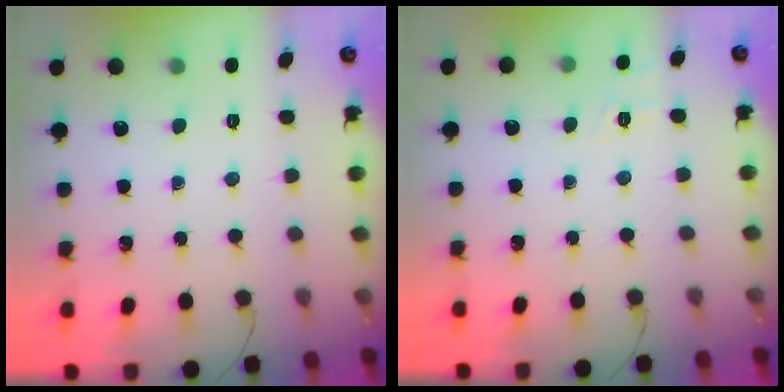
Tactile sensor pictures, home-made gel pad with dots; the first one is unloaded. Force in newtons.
{"total": 1.8, "press": 0.4, "slide": 1.7}